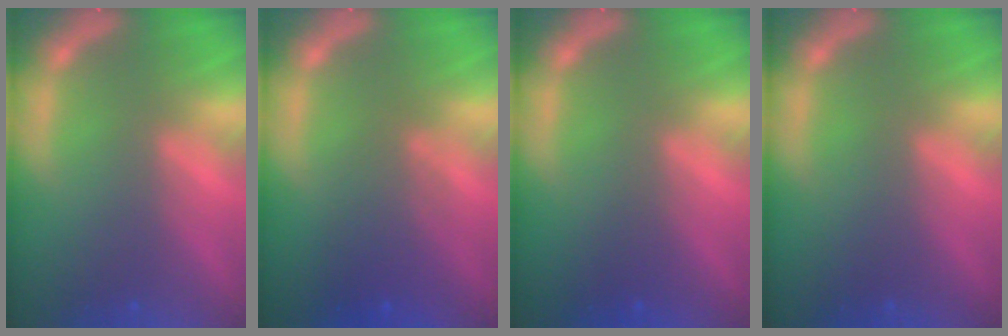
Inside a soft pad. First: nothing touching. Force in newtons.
{"total": 4.1}
{"total": 0.9}
{"total": 0.0}